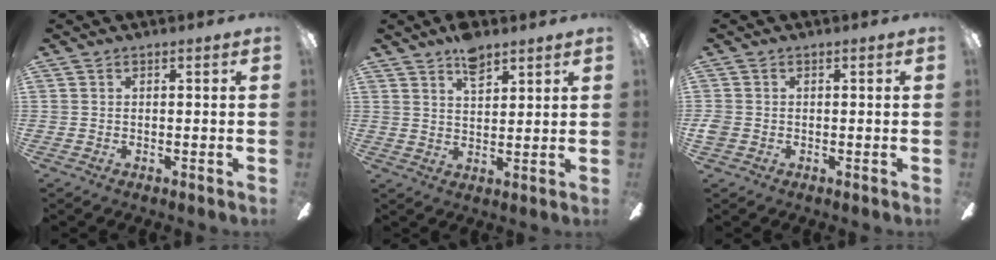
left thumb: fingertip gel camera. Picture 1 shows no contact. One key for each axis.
{"total": 6.7, "fx": 5.0, "fy": 2.9, "fz": 3.4, "tx": -0.056, "ty": -0.022, "tz": 0.088}
{"total": 1.8, "fx": -0.3, "fy": 1.6, "fz": 0.8, "tx": -0.012, "ty": 0.005, "tz": -0.006}